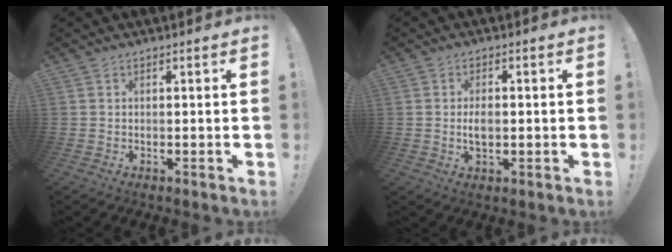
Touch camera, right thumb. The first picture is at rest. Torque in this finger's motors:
{"motor_torque": [-0.20, 0.15, 0.16, 0.15, 0.02]}